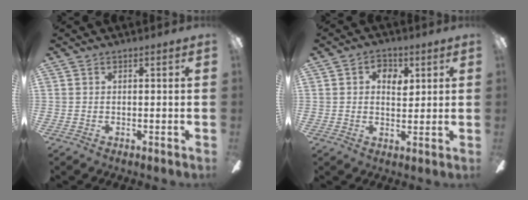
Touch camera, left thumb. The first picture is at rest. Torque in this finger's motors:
{"motor_torque": [-0.02, -0.05, -0.45, 0.14, 0.01]}